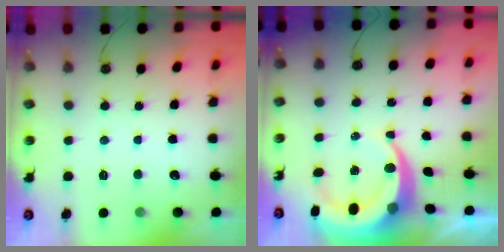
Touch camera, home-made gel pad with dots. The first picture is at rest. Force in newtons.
{"total": 10.8, "press": 10.7, "slide": 1.3}